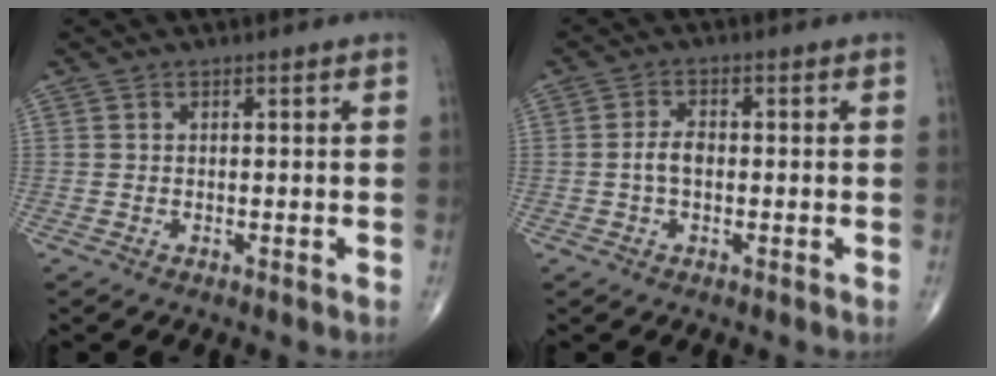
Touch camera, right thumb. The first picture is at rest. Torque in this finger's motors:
{"motor_torque": [0.83, 0.62, 0.35, -0.26, 0.04]}